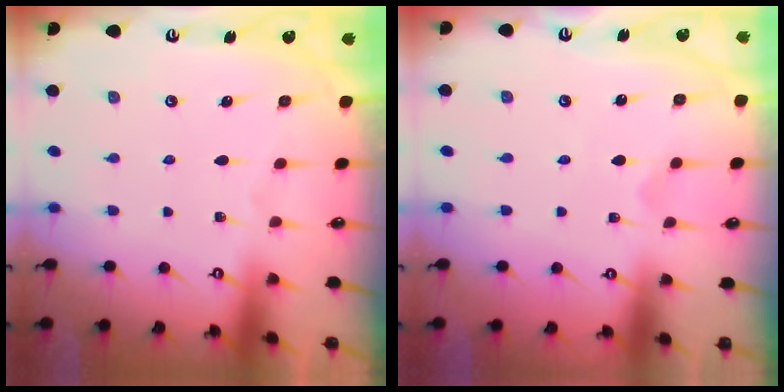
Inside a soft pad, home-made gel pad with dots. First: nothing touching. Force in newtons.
{"total": 1.8, "press": 1.8, "slide": 0.2}